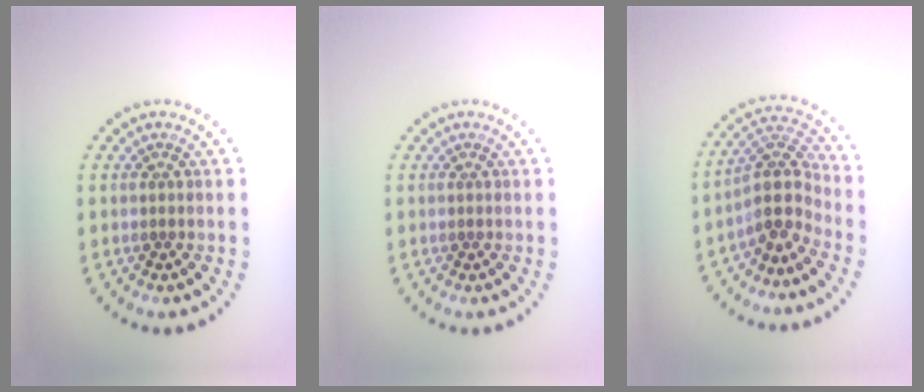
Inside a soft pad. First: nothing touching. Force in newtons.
{"total": 0.0}
{"total": 3.8, "press": 2.9, "slide": 2.5}